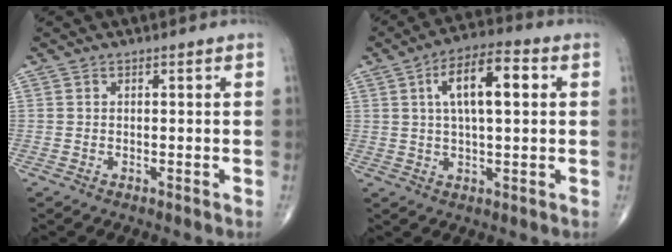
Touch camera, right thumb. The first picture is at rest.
{"total": 11.5, "force": [2.8, 4.4, 10.2], "torque": [-0.168, 0.016, 0.041]}